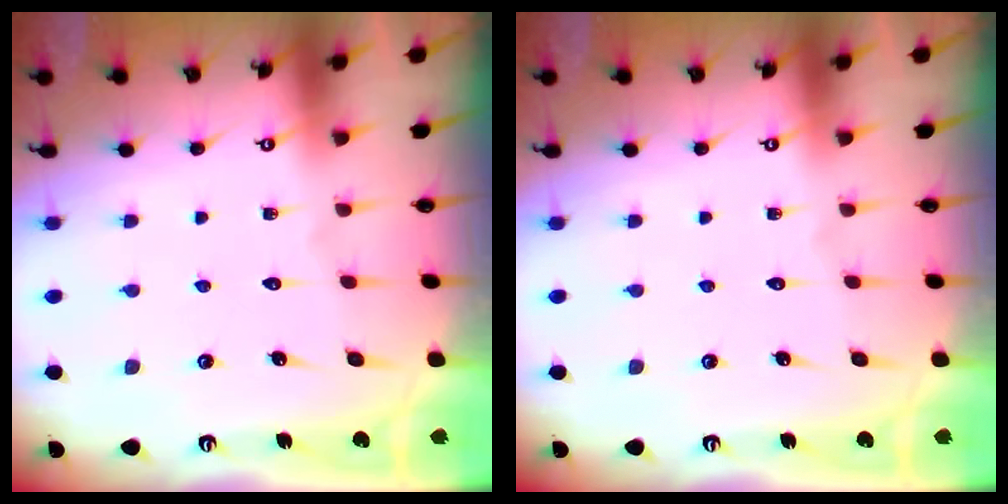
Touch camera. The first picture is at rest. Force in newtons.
{"total": 0.0}